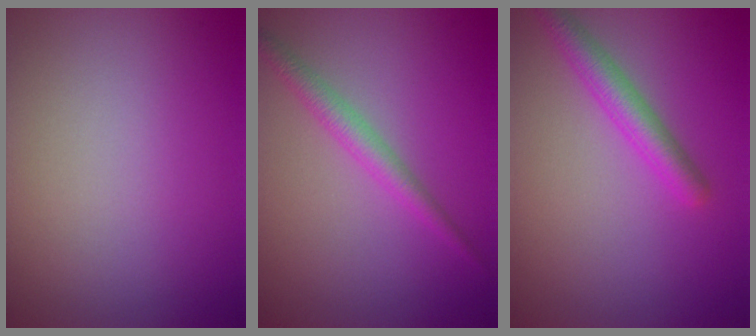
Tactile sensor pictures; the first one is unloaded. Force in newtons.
{"total": 2.2, "press": 2.2, "slide": 0.1}
{"total": 2.9, "press": 2.9, "slide": 0.1}